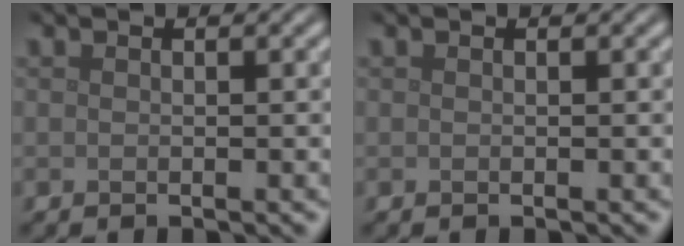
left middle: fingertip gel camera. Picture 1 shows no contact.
{"total": 0.0}